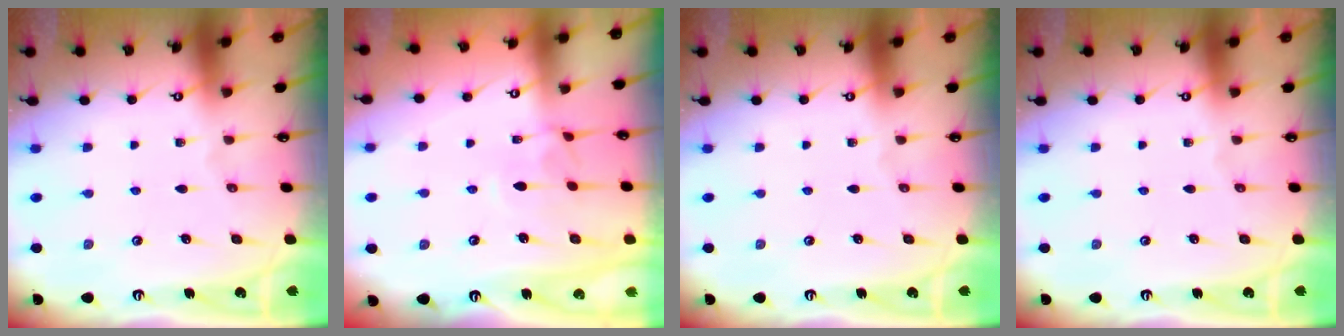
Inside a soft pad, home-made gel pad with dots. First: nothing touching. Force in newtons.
{"total": 3.4, "press": 3.4, "slide": 0.6}
{"total": 0.0}
{"total": 0.0}